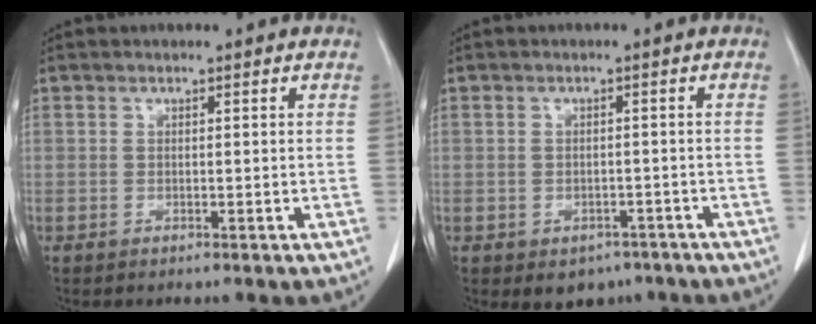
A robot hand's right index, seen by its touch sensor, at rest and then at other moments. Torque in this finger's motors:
{"motor_torque": [-0.80, -0.24, -0.32, -0.10]}